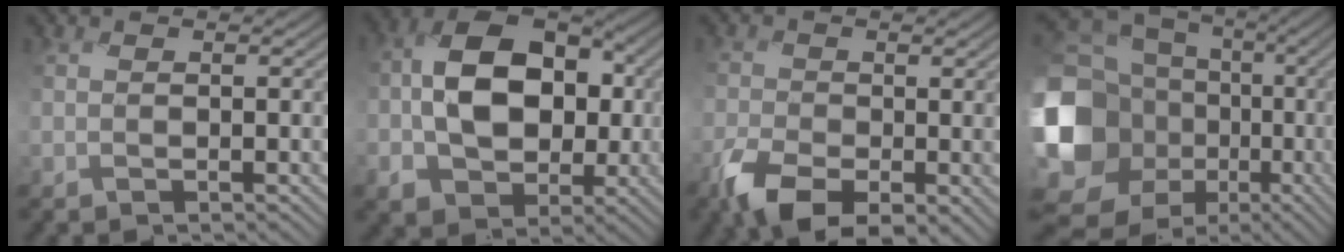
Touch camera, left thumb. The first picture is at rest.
{"total": 11.9, "force": [-0.4, 8.7, 8.1], "torque": [-0.151, 0.004, -0.011]}
{"total": 6.4, "force": [-3.6, 3.6, 3.9], "torque": [-0.079, -0.017, -0.075]}
{"total": 18.0, "force": [-2.5, 15.0, 9.6], "torque": [-0.261, -0.021, -0.033]}